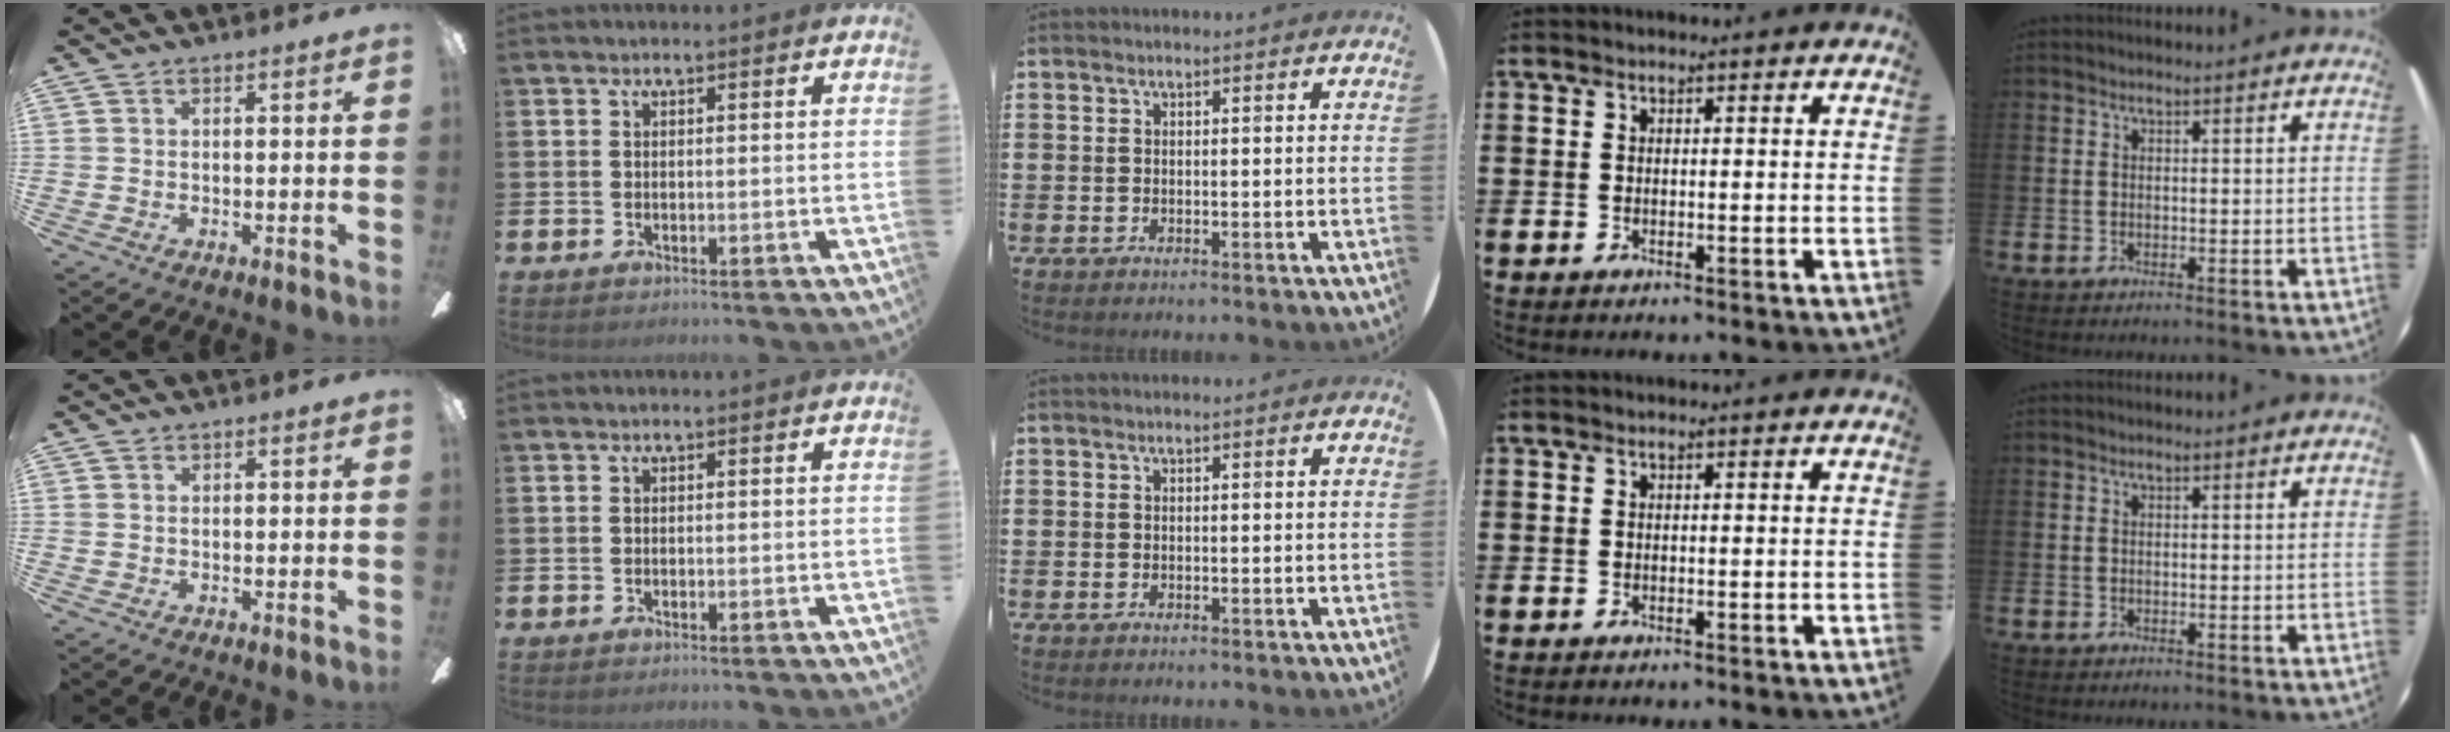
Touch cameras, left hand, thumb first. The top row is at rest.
{}